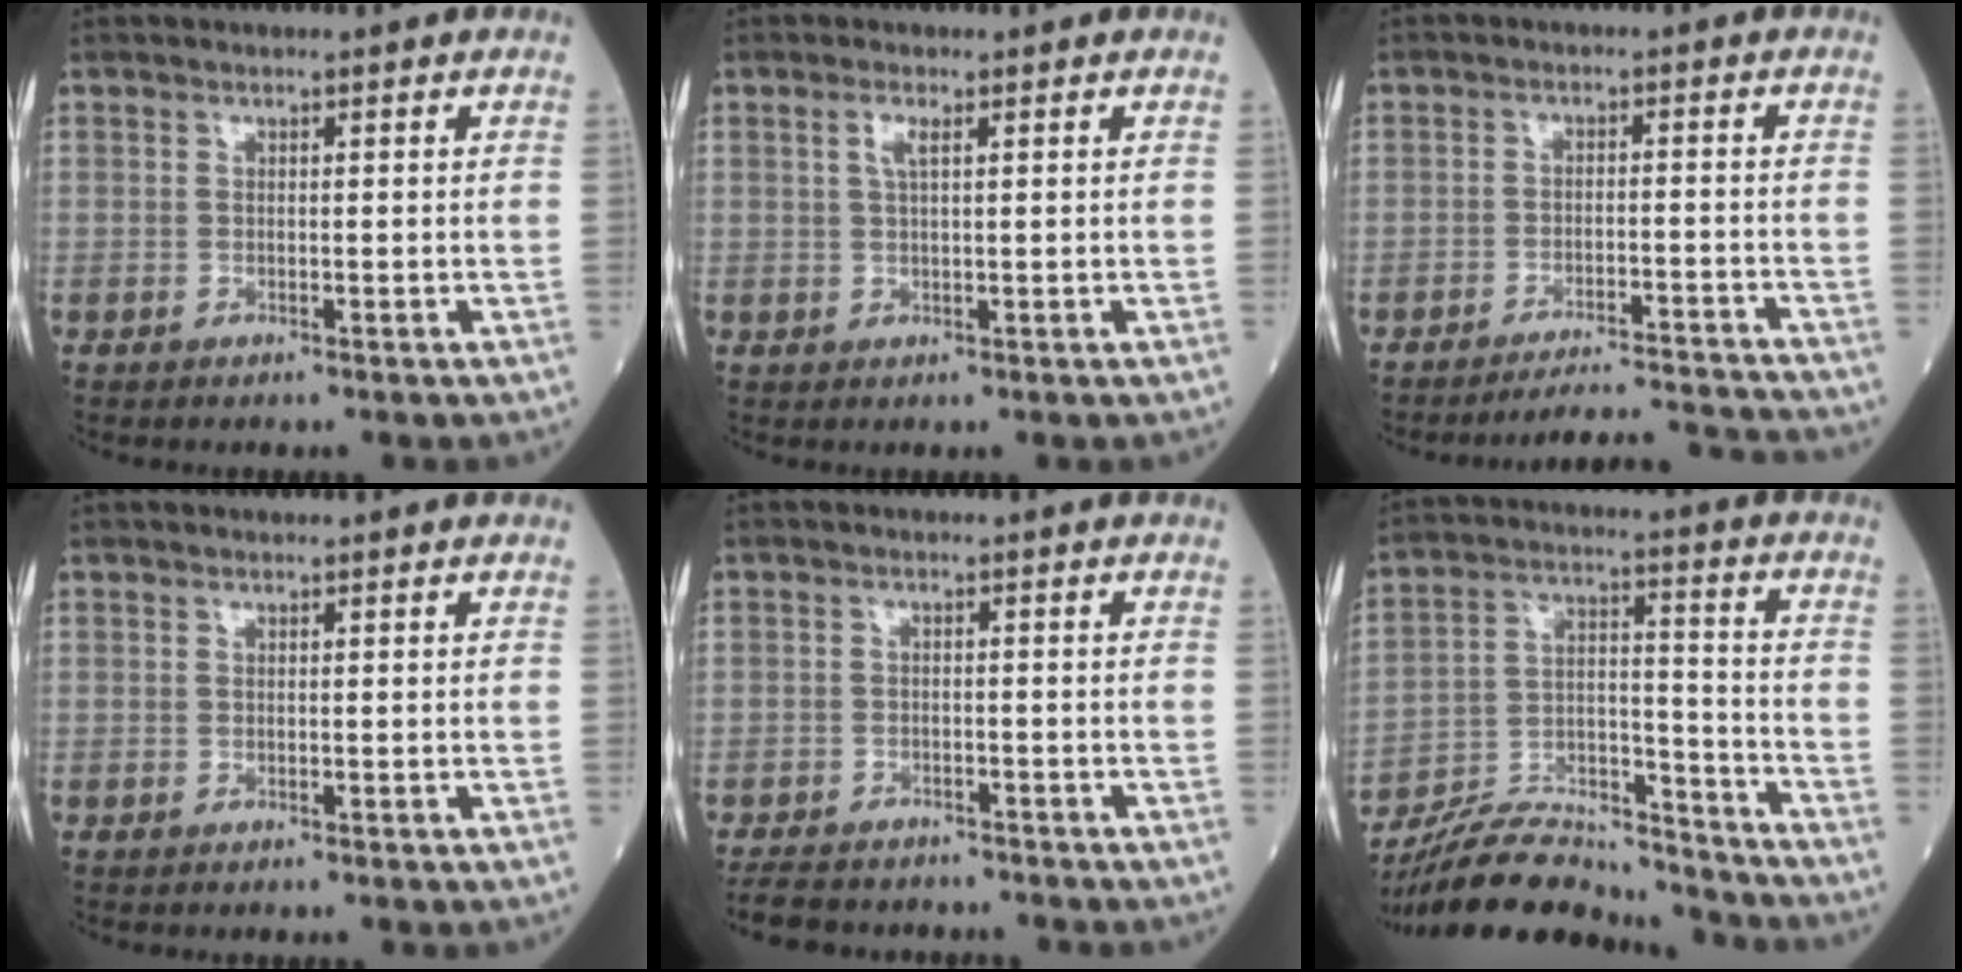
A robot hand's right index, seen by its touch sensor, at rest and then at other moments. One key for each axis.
{"total": 1.9, "fx": 0.8, "fy": 0.3, "fz": 1.7, "tx": -0.040, "ty": 0.002, "tz": 0.016}
{"total": 9.8, "fx": -9.7, "fy": -0.9, "fz": 0.6, "tx": -0.002, "ty": 0.004, "tz": -0.142}
{"total": 0.0}
{"total": 8.1, "fx": -7.2, "fy": 3.0, "fz": 2.0, "tx": -0.029, "ty": -0.006, "tz": -0.107}
{"total": 17.0, "fx": -16.4, "fy": 2.5, "fz": 3.8, "tx": -0.068, "ty": 0.030, "tz": -0.274}